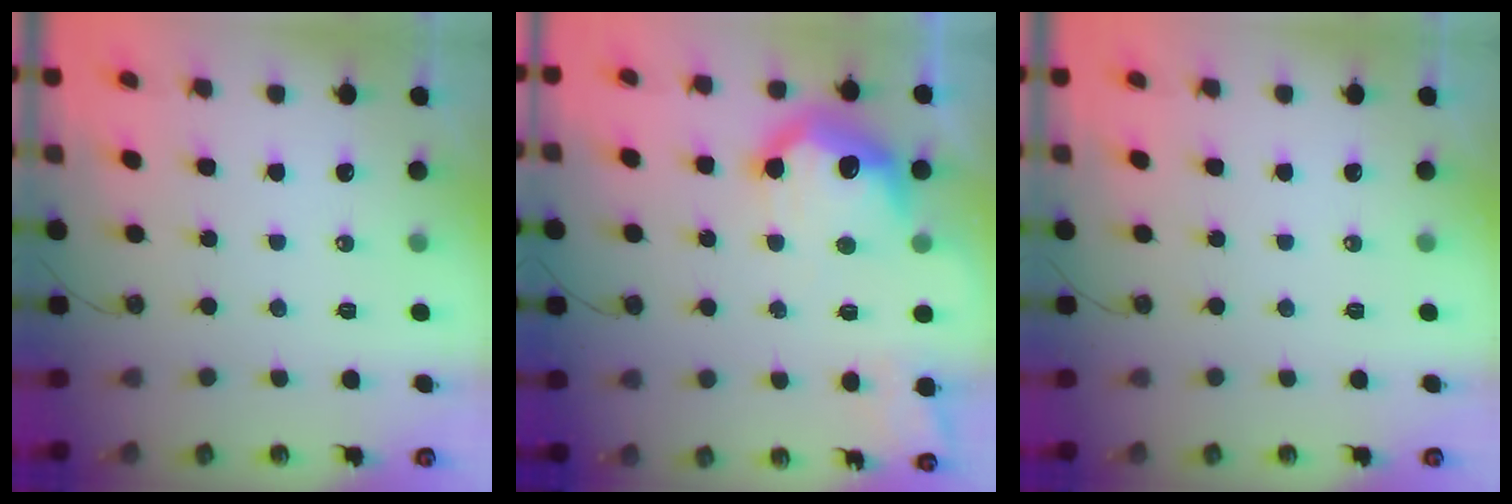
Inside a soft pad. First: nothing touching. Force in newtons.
{"total": 16.6, "press": 16.6, "slide": 1.3}
{"total": 0.0}